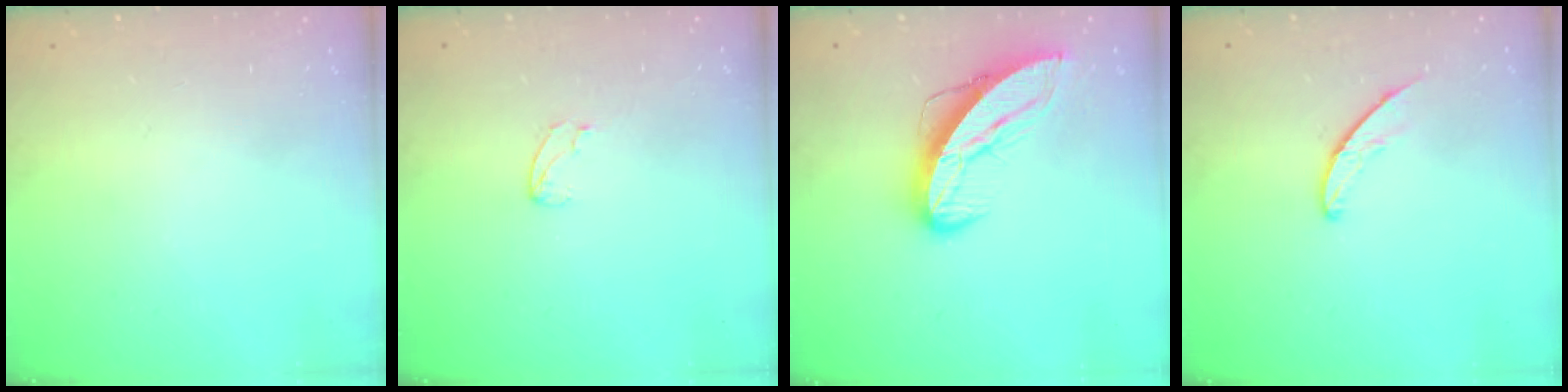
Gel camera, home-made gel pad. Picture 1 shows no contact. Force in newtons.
{"total": 3.1, "press": 3.1, "slide": 0.3}
{"total": 11.0, "press": 11.0, "slide": 1.1}
{"total": 5.0, "press": 5.0, "slide": 0.4}